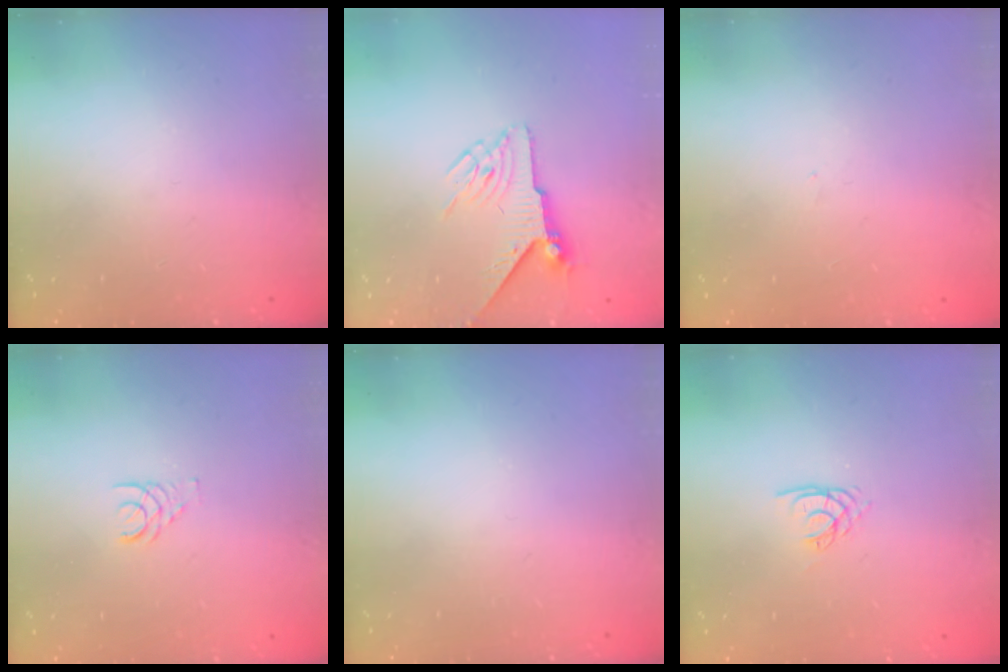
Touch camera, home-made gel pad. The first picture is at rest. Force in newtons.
{"total": 6.0, "press": 6.0, "slide": 0.4}
{"total": 0.0}
{"total": 1.7, "press": 1.7, "slide": 0.2}
{"total": 0.0}
{"total": 2.1, "press": 2.1, "slide": 0.3}